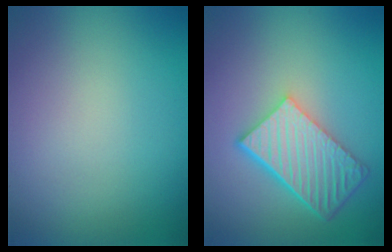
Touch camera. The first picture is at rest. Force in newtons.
{"total": 6.7, "press": 4.8, "slide": 4.6}